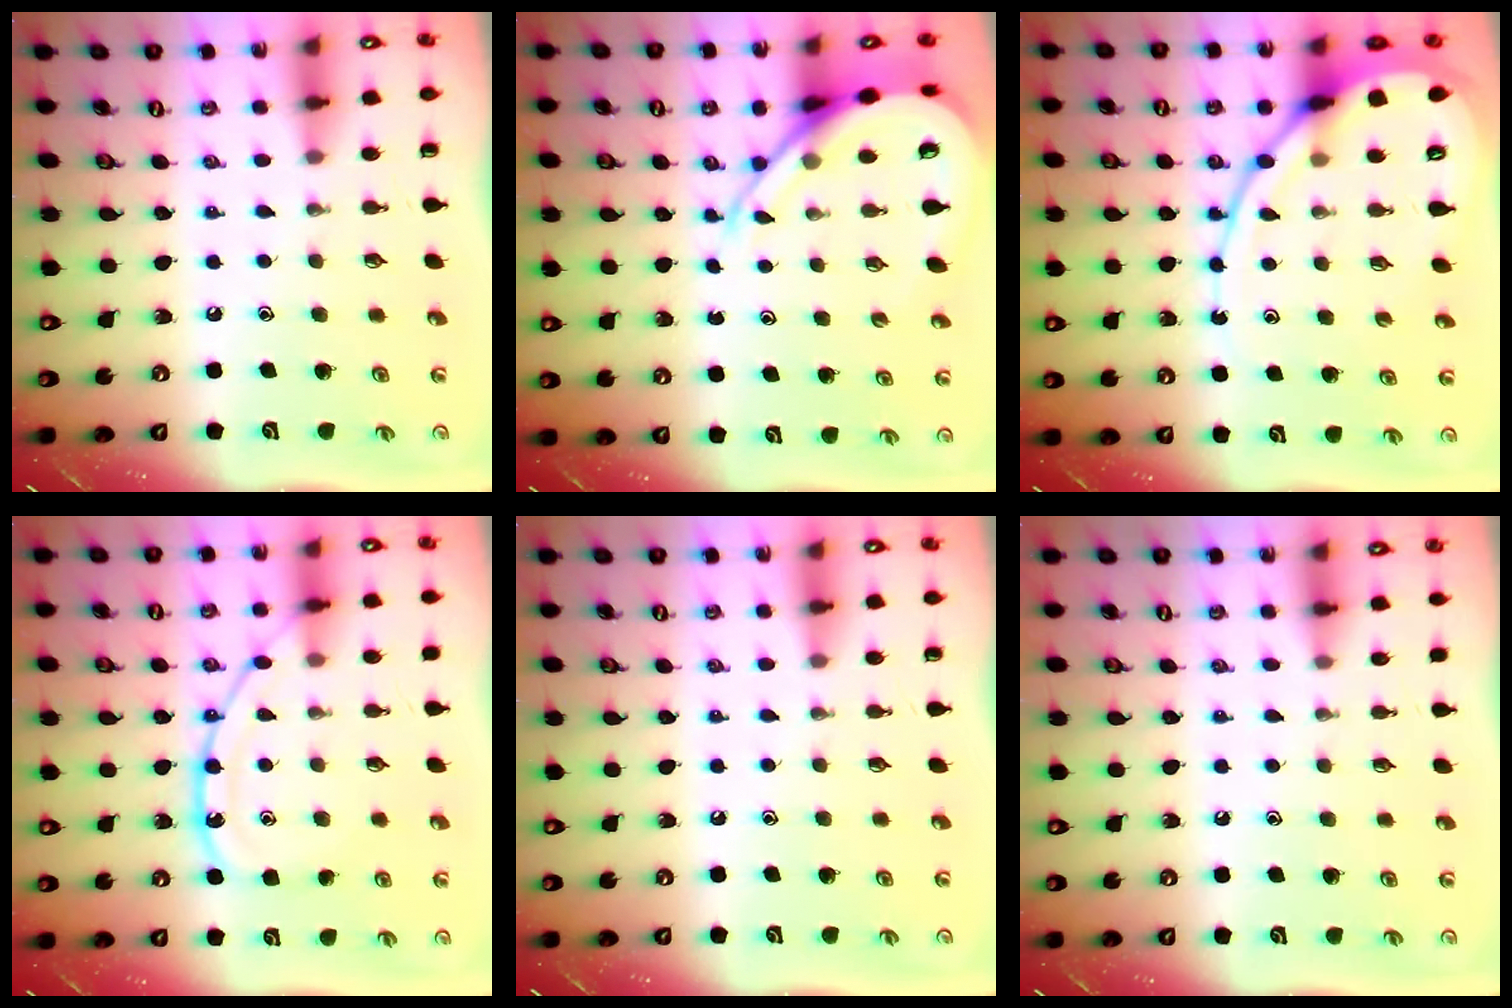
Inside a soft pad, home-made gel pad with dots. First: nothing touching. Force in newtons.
{"total": 10.7, "press": 10.7, "slide": 1.2}
{"total": 13.0, "press": 12.9, "slide": 1.4}
{"total": 14.0, "press": 13.9, "slide": 1.3}
{"total": 0.0}
{"total": 3.1, "press": 3.1, "slide": 0.6}